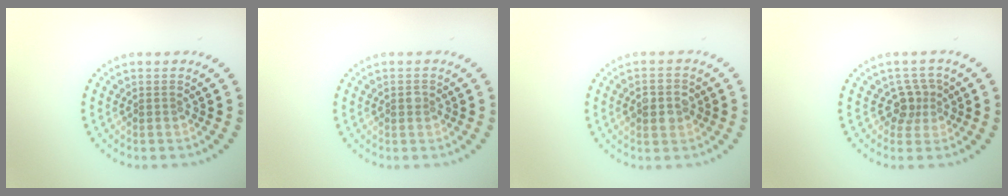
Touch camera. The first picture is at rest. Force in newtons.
{"total": 0.7, "press": 0.7, "slide": 0.0}
{"total": 2.7, "press": 2.7, "slide": 0.2}
{"total": 2.4, "press": 1.8, "slide": 1.5}